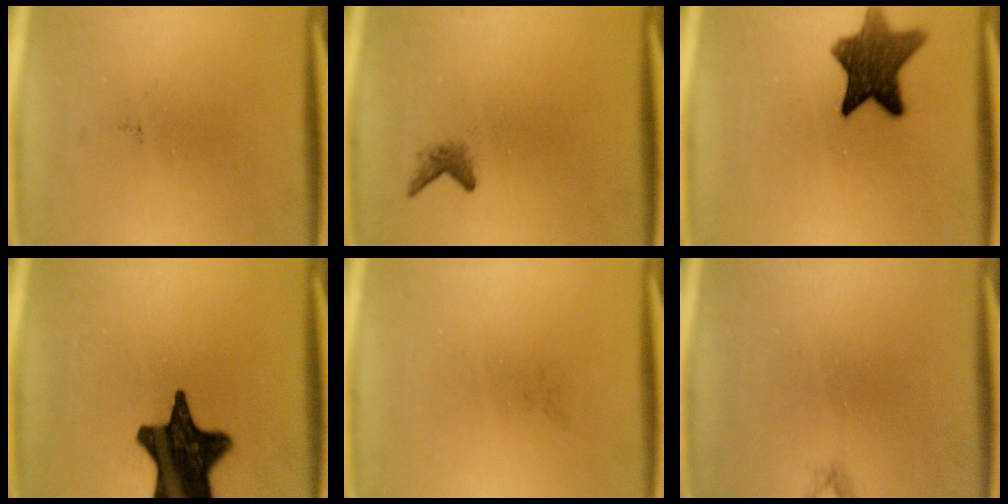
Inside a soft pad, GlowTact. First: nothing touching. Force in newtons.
{"total": 1.4}
{"total": 10.5}
{"total": 18.5}
{"total": 0.0}
{"total": 0.6}